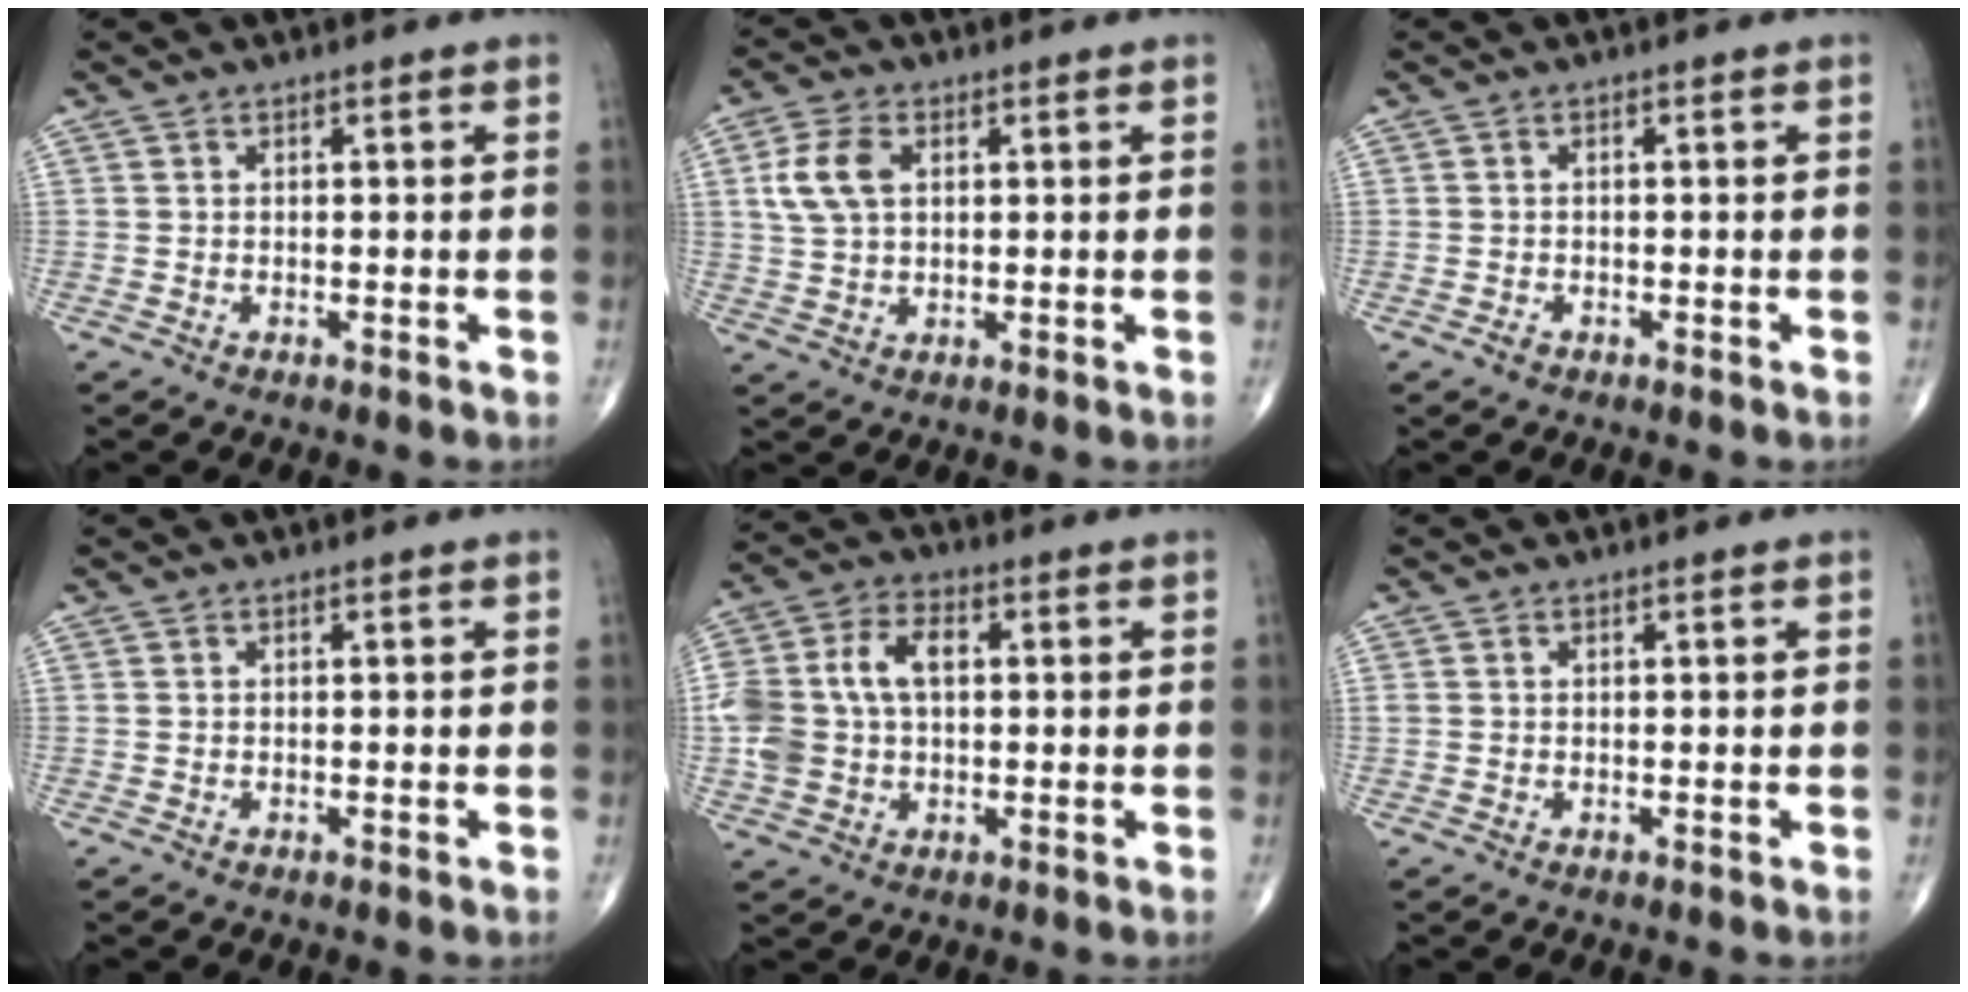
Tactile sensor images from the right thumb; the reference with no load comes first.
{"total": 7.5, "force": [1.9, 4.7, 5.4], "torque": [-0.112, 0.005, 0.037]}
{"total": 1.0, "force": [-0.7, 0.7, 0.4], "torque": [-0.007, 0.002, -0.013]}
{"total": 0.0}
{"total": 11.4, "force": [1.0, 7.6, 8.4], "torque": [-0.166, 0.020, 0.020]}
{"total": 0.6, "force": [0.1, 0.5, 0.2], "torque": [-0.001, 0.003, 0.002]}